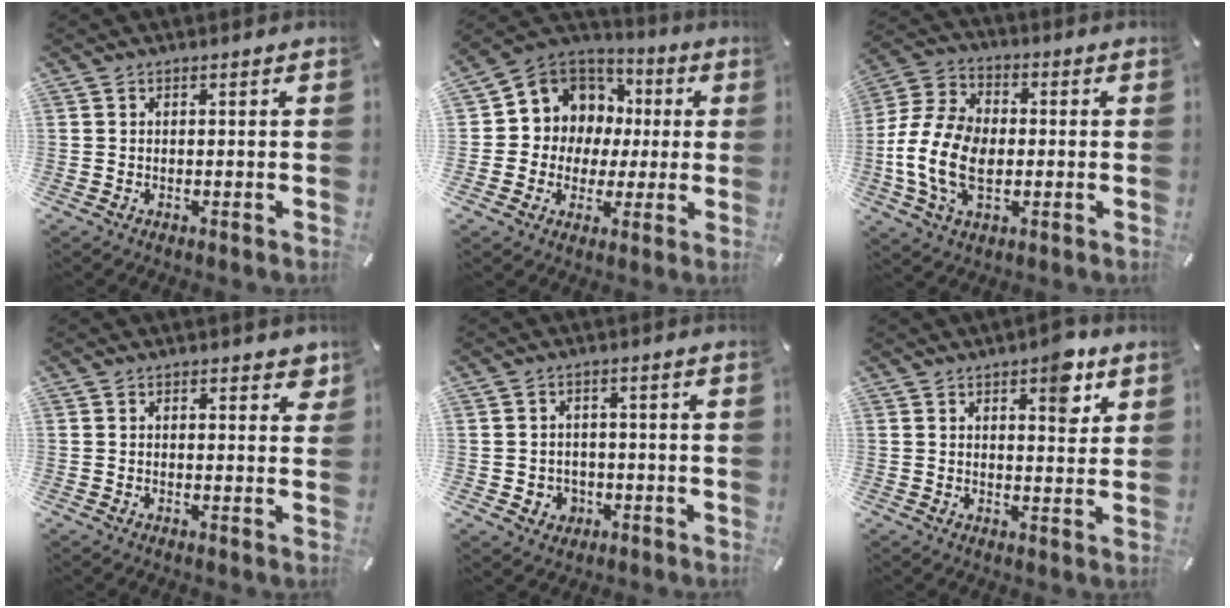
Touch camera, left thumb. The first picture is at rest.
{"total": 10.1, "force": [2.3, 9.8, 1.2], "torque": [-0.039, -0.031, 0.051]}
{"total": 14.9, "force": [-3.0, 10.0, 10.6], "torque": [-0.240, 0.008, -0.054]}
{"total": 2.6, "force": [1.5, 1.5, 1.5], "torque": [-0.010, -0.003, 0.021]}
{"total": 4.4, "force": [-0.9, 4.2, 1.1], "torque": [-0.014, 0.006, -0.016]}
{"total": 7.4, "force": [4.2, 3.5, 5.0], "torque": [-0.044, -0.027, 0.062]}